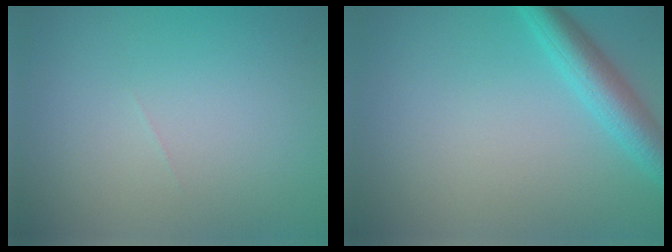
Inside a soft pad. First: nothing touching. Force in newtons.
{"total": 3.9, "press": 3.9, "slide": 0.1}